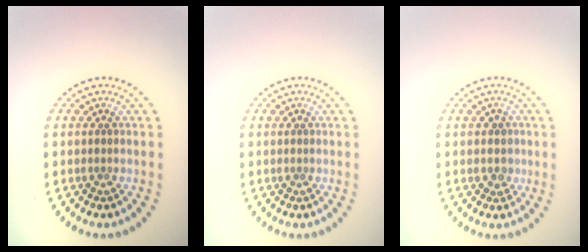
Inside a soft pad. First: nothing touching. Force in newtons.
{"total": 0.0}
{"total": 1.1, "press": 0.9, "slide": 0.7}